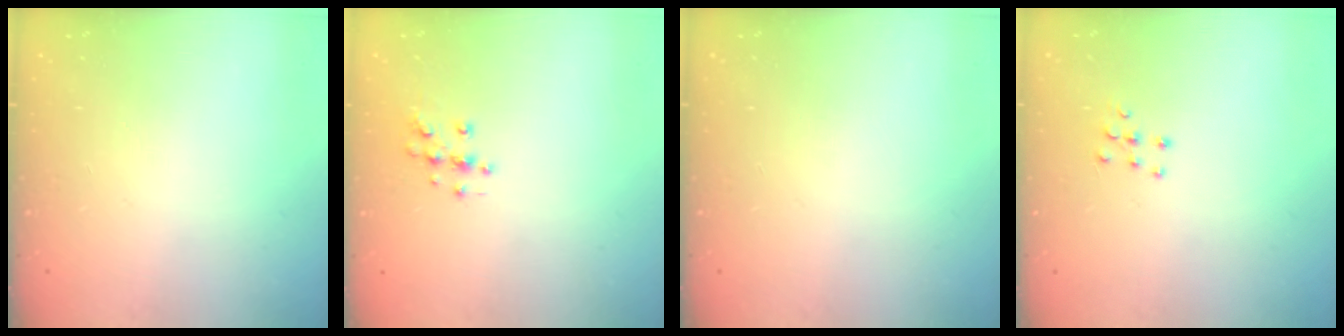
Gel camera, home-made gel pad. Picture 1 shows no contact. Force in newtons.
{"total": 5.0, "press": 4.7, "slide": 1.6}
{"total": 0.0}
{"total": 5.3, "press": 5.2, "slide": 0.4}